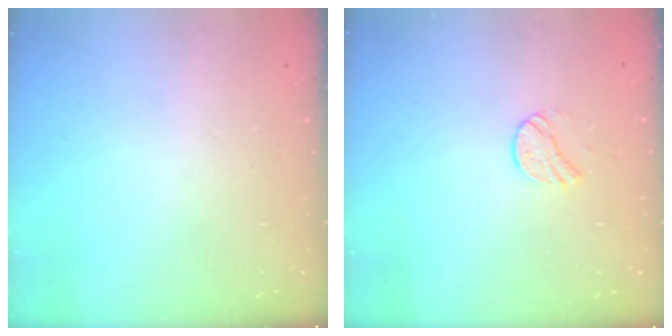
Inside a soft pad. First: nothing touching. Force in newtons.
{"total": 7.4, "press": 7.4, "slide": 0.6}